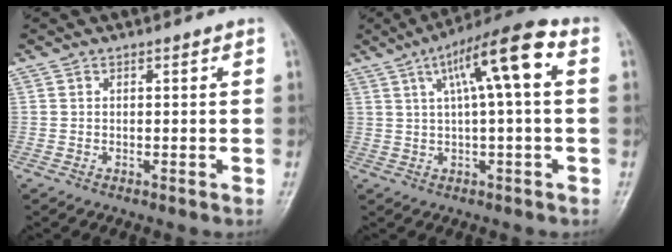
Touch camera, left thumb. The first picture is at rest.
{"total": 12.3, "force": [3.3, 2.4, 11.6], "torque": [-0.199, 0.031, 0.046]}